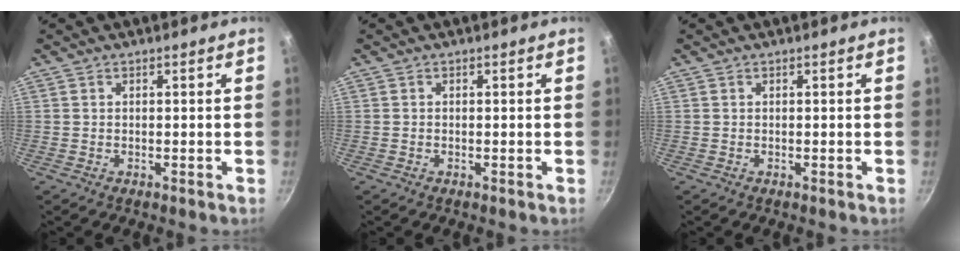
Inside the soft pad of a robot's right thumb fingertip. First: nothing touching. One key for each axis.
{"total": 0.0}
{"total": 0.0}